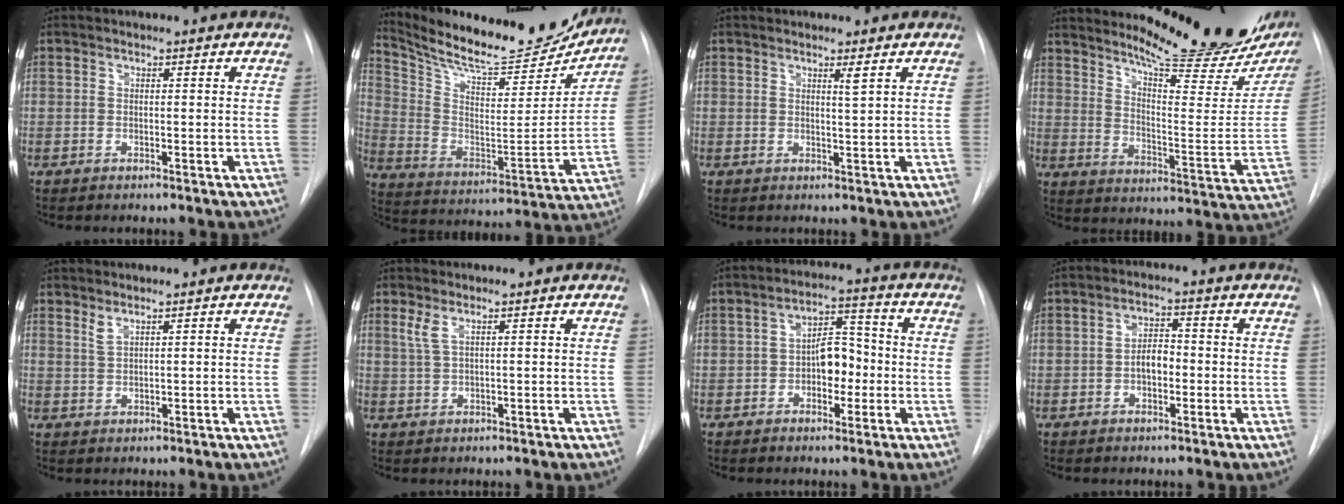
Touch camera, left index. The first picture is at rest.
{"total": 24.1, "force": [21.9, 4.8, 8.8], "torque": [-0.151, -0.045, 0.322]}
{"total": 1.4, "force": [0.9, -0.4, 1.0], "torque": [-0.023, -0.011, 0.016]}
{"total": 21.7, "force": [18.6, 1.9, 11.1], "torque": [-0.169, -0.079, 0.250]}
{"total": 1.4, "force": [1.2, 0.0, 0.8], "torque": [-0.019, -0.005, 0.027]}
{"total": 1.9, "force": [1.1, 0.2, 1.6], "torque": [-0.047, 0.007, 0.027]}
{"total": 6.1, "force": [-1.3, 3.4, 4.9], "torque": [-0.077, 0.018, -0.022]}
{"total": 3.4, "force": [-0.8, 1.9, 2.7], "torque": [-0.046, 0.010, -0.015]}